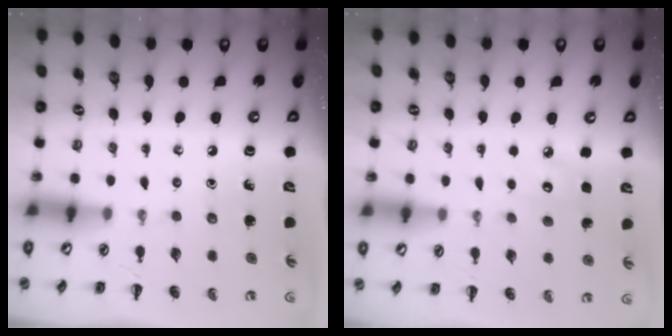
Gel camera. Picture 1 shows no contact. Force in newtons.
{"total": 6.2, "press": 6.0, "slide": 1.8}